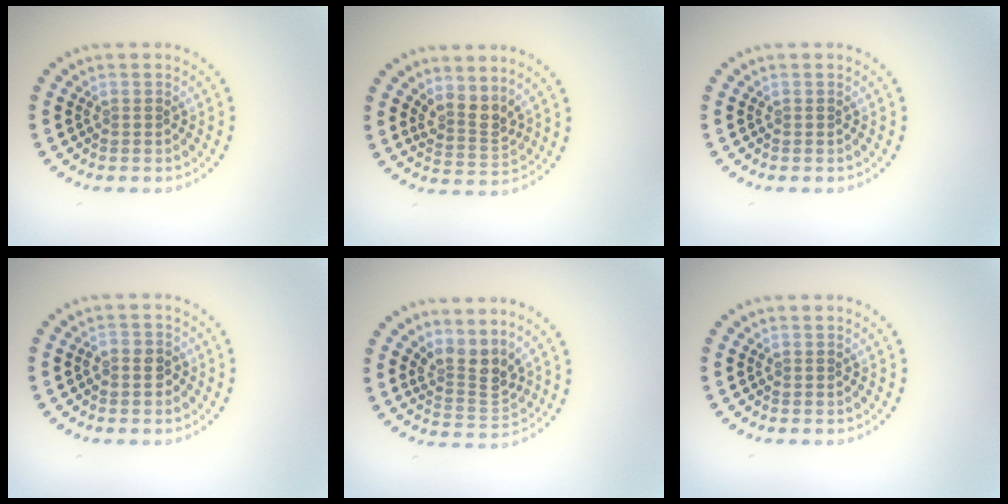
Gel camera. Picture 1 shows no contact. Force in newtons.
{"total": 2.7, "press": 2.0, "slide": 1.8}
{"total": 0.0}
{"total": 1.3, "press": 1.3, "slide": 0.4}
{"total": 3.2, "press": 2.4, "slide": 2.0}
{"total": 0.0}